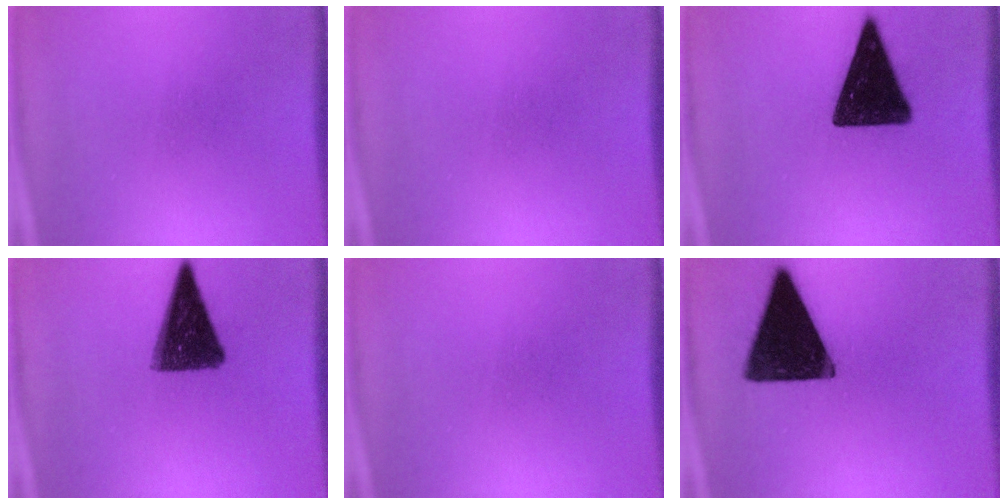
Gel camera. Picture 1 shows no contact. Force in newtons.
{"total": 0.0}
{"total": 16.1}
{"total": 12.5}
{"total": 0.0}
{"total": 17.2}